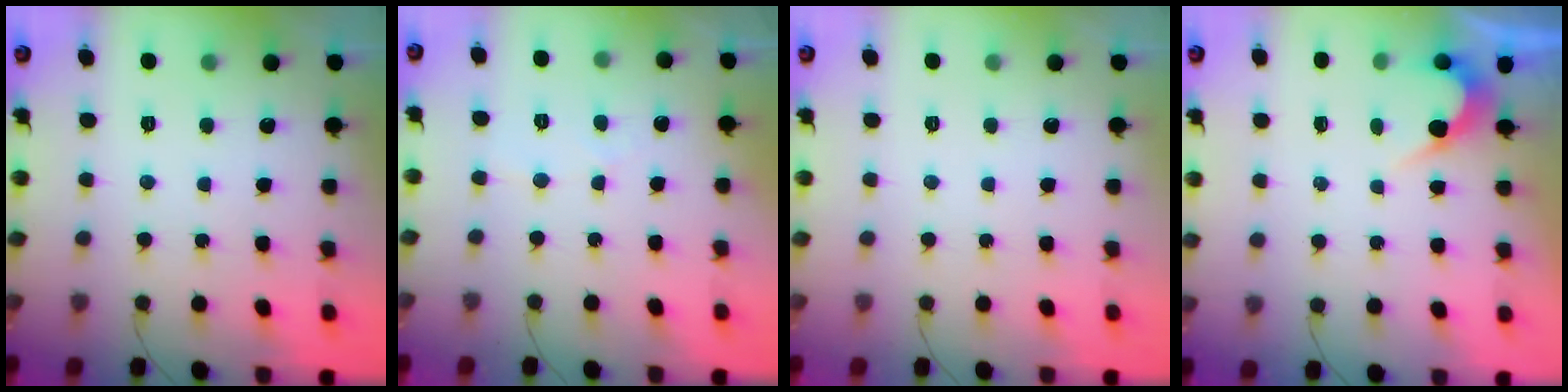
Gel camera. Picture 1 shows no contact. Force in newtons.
{"total": 2.3, "press": 2.3, "slide": 0.2}
{"total": 0.0}
{"total": 2.6, "press": 2.6, "slide": 0.1}